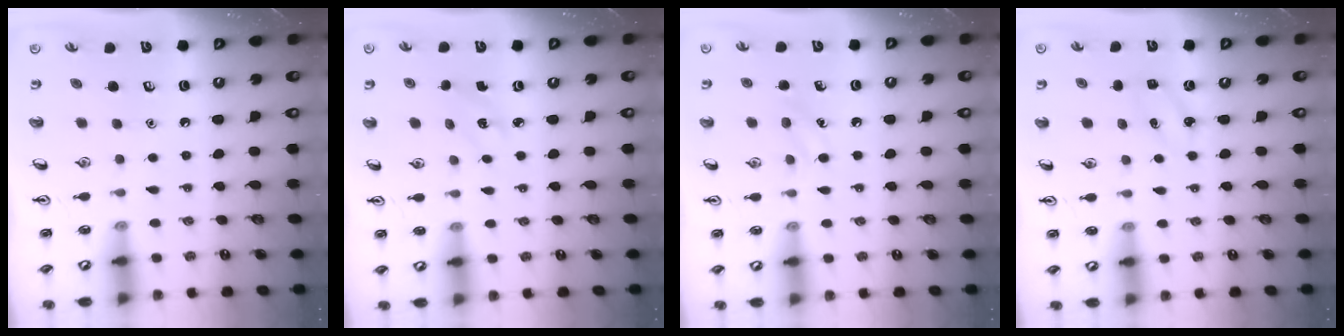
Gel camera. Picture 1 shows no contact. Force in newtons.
{"total": 2.1, "press": 2.0, "slide": 0.8}
{"total": 6.0, "press": 5.7, "slide": 1.7}
{"total": 3.8, "press": 3.6, "slide": 1.1}